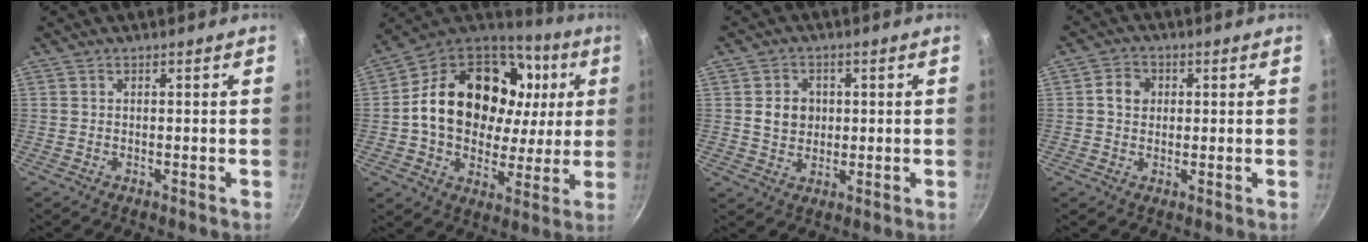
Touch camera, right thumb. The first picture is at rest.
{"total": 27.0, "force": [5.5, 19.4, 18.0], "torque": [-0.287, 0.021, 0.092]}
{"total": 5.4, "force": [0.7, 4.7, 2.7], "torque": [-0.023, 0.001, 0.013]}
{"total": 4.3, "force": [0.8, 3.8, 2.0], "torque": [-0.011, 0.005, 0.007]}